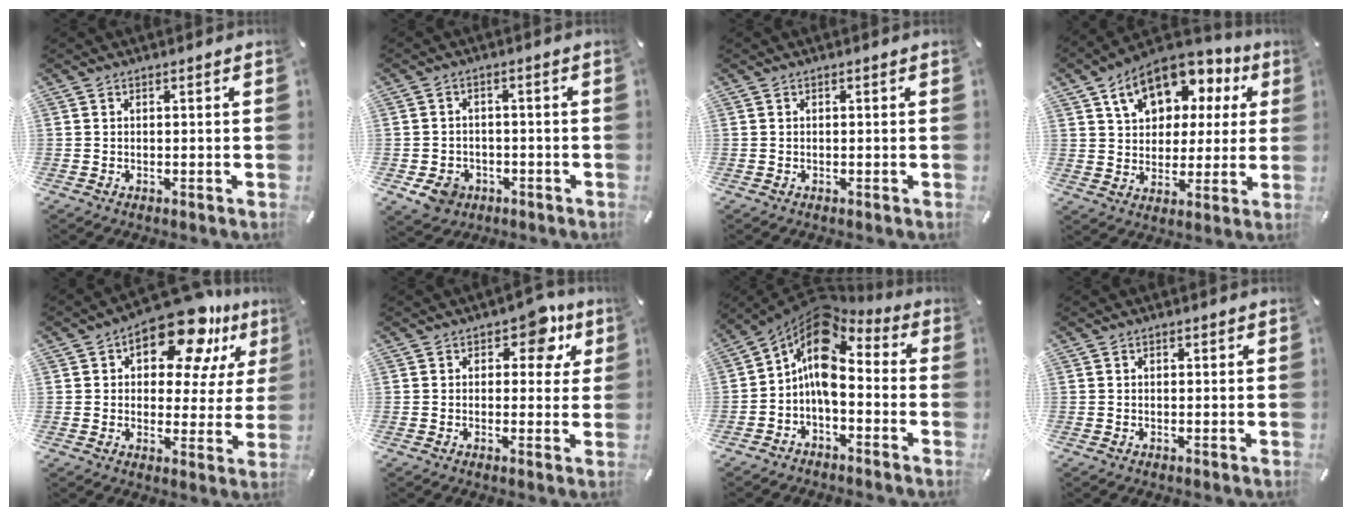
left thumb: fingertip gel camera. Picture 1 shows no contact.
{"total": 6.1, "force": [-2.8, 4.8, 2.4], "torque": [-0.047, 0.014, -0.054]}
{"total": 0.0}
{"total": 14.4, "force": [7.6, 9.9, 7.2], "torque": [-0.123, -0.034, 0.139]}
{"total": 16.5, "force": [10.6, 7.6, 10.1], "torque": [-0.149, -0.063, 0.177]}
{"total": 7.8, "force": [3.9, 4.8, 4.8], "torque": [-0.035, -0.021, 0.056]}
{"total": 11.4, "force": [0.6, 7.1, 8.9], "torque": [-0.177, -0.015, 0.003]}
{"total": 0.7, "force": [0.2, 0.6, 0.4], "torque": [-0.008, 0.005, 0.002]}